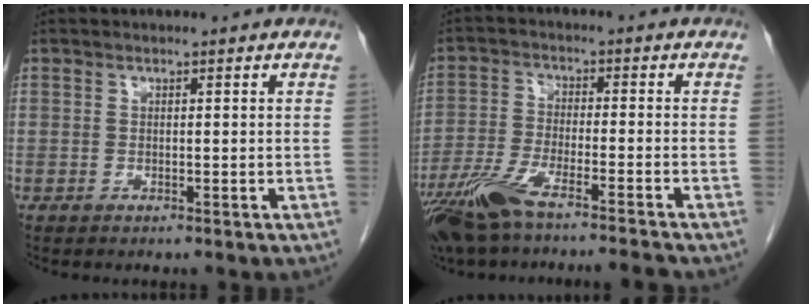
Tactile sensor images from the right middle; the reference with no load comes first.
{"total": 11.0, "force": [-8.8, 0.4, 6.6], "torque": [-0.128, -0.020, -0.155]}